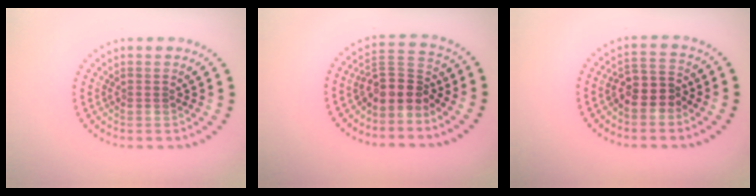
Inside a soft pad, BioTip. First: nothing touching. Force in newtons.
{"total": 3.4, "press": 2.6, "slide": 2.2}
{"total": 3.0, "press": 2.6, "slide": 1.4}